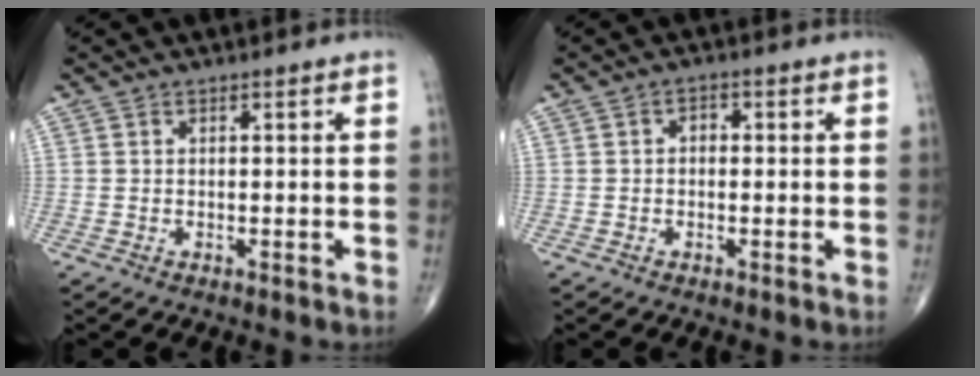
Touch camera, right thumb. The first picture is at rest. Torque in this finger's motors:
{"motor_torque": [-0.24, 0.14, 0.24, 0.05, -0.01]}